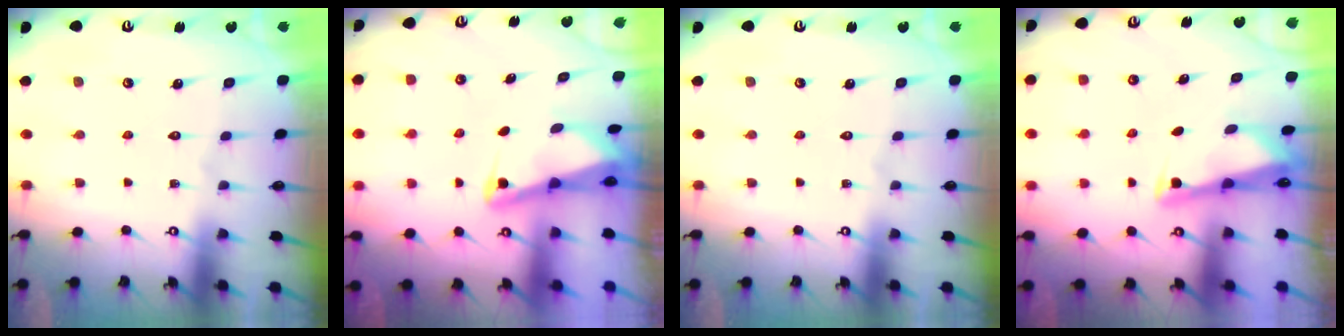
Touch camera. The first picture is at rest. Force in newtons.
{"total": 2.7, "press": 2.6, "slide": 0.7}
{"total": 0.0}
{"total": 2.5, "press": 2.5, "slide": 0.1}